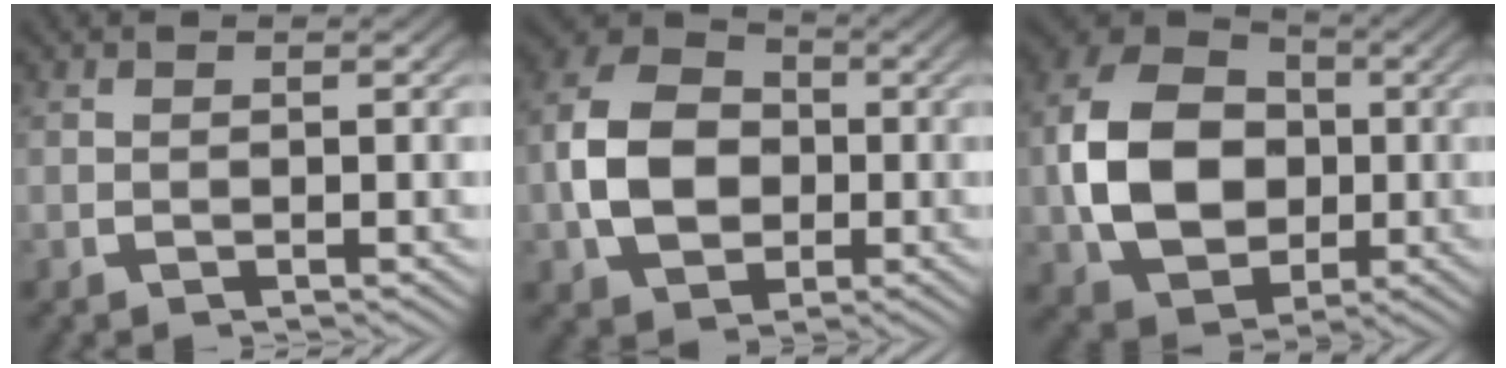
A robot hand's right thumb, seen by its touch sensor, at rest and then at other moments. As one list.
[{"total": 10.8, "force": [-0.5, 8.2, 6.9], "torque": [-0.142, -0.024, -0.001]}, {"total": 14.9, "force": [-0.3, 11.4, 9.6], "torque": [-0.213, -0.041, 0.006]}]